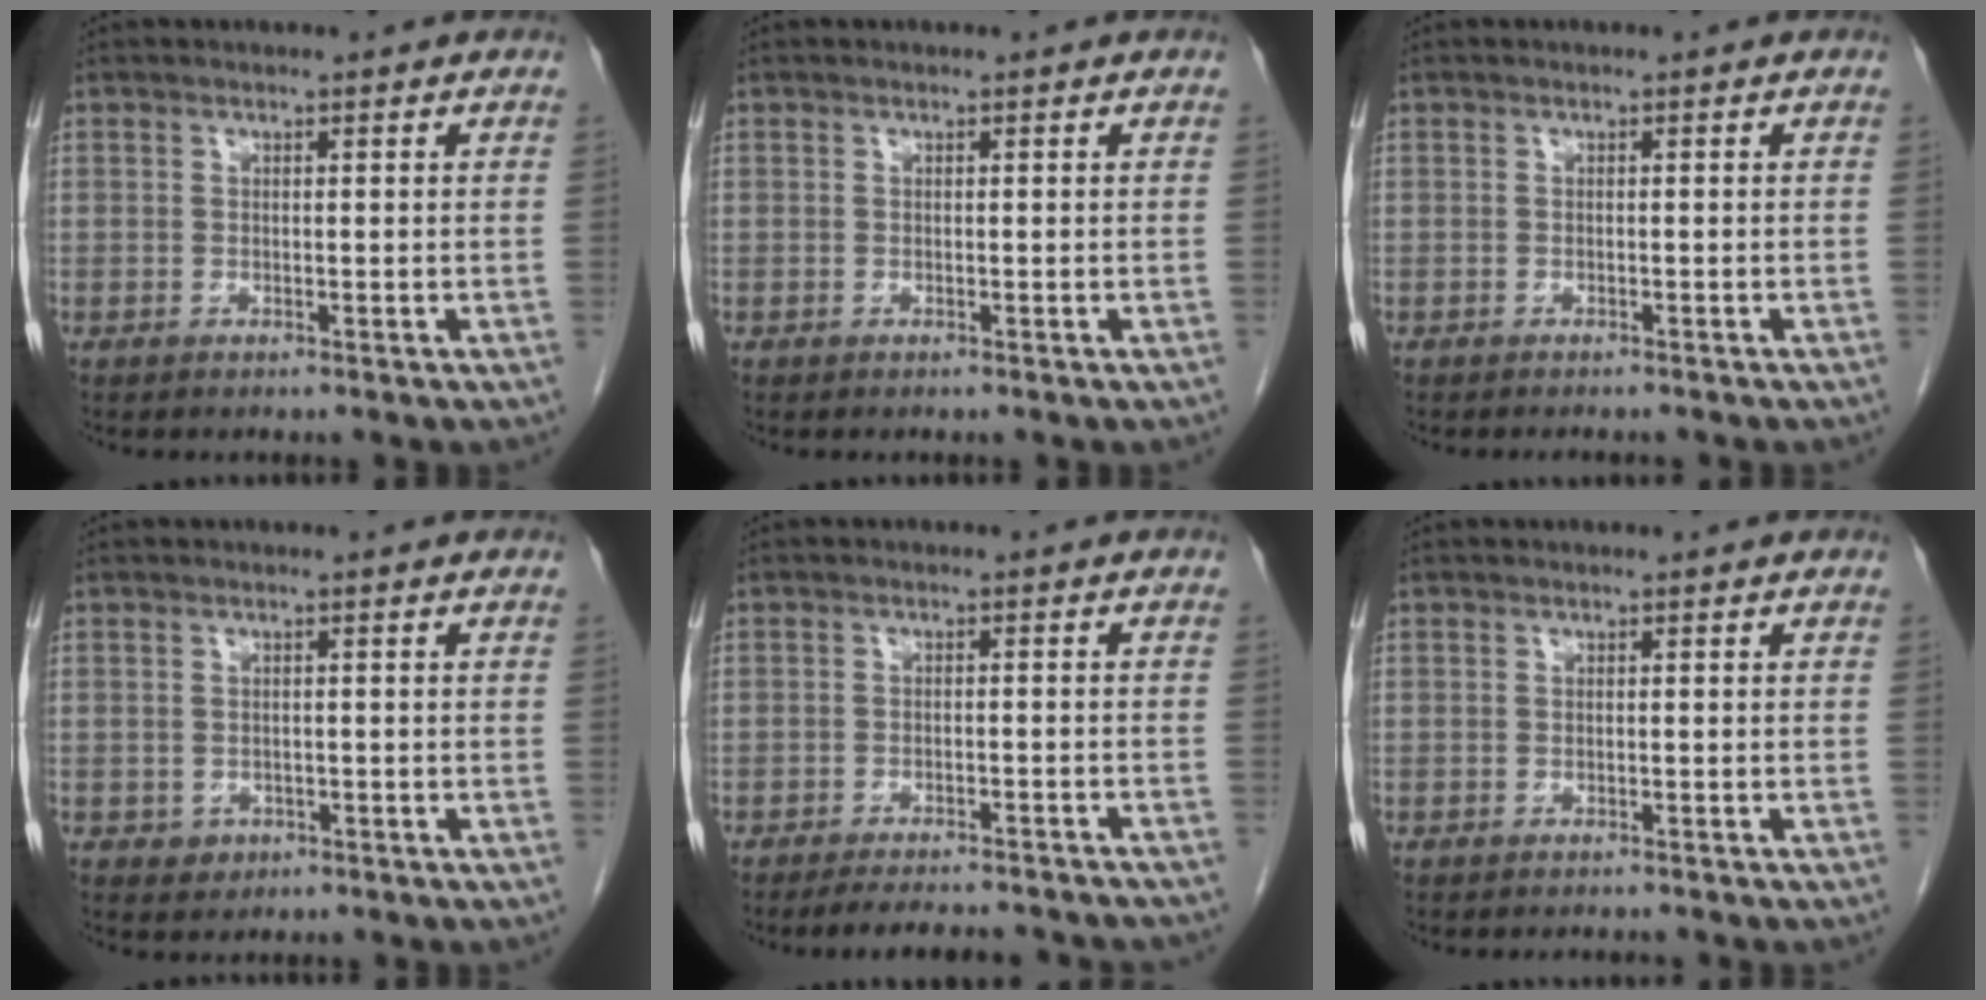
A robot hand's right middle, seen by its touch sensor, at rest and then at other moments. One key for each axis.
{"total": 0.0}
{"total": 2.5, "fx": -2.3, "fy": 0.4, "fz": 0.9, "tx": -0.016, "ty": -0.006, "tz": -0.026}
{"total": 1.8, "fx": -0.8, "fy": 1.6, "fz": 0.4, "tx": -0.004, "ty": 0.005, "tz": -0.005}
{"total": 13.4, "fx": -12.2, "fy": 2.7, "fz": 4.9, "tx": -0.071, "ty": -0.003, "tz": -0.145}
{"total": 1.4, "fx": -1.4, "fy": 0.1, "fz": 0.2, "tx": -0.007, "ty": -0.006, "tz": -0.015}